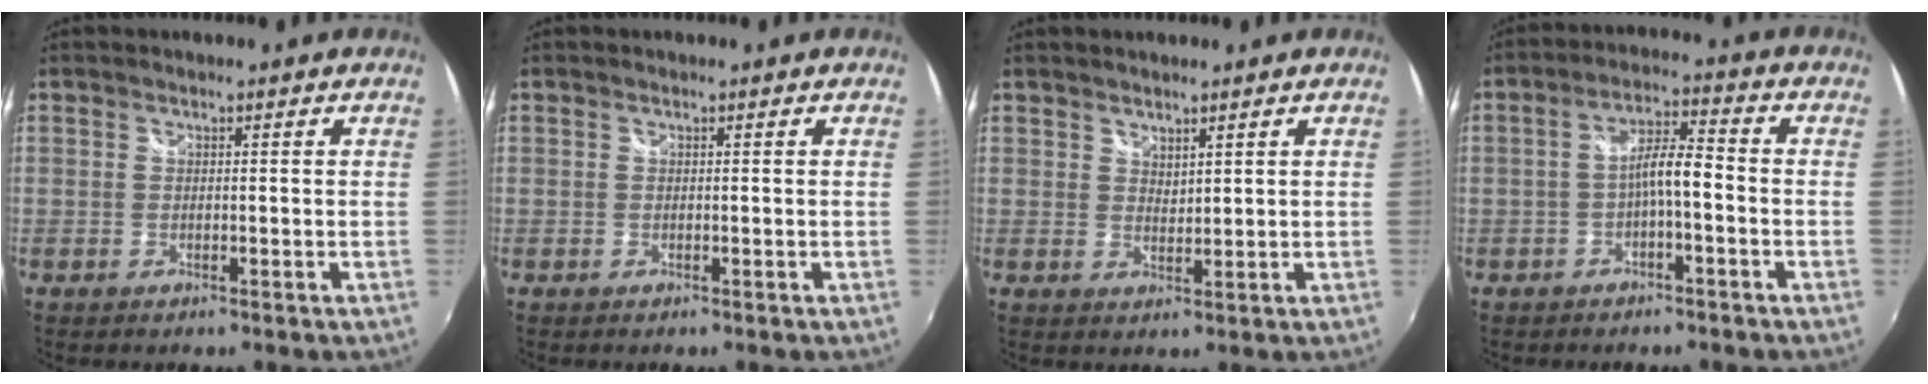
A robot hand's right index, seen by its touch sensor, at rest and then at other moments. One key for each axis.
{"total": 0.0}
{"total": 2.0, "fx": 1.7, "fy": 0.8, "fz": 0.6, "tx": -0.005, "ty": 0.000, "tz": 0.031}
{"total": 5.2, "fx": -2.0, "fy": 0.9, "fz": 4.7, "tx": -0.091, "ty": 0.012, "tz": -0.035}